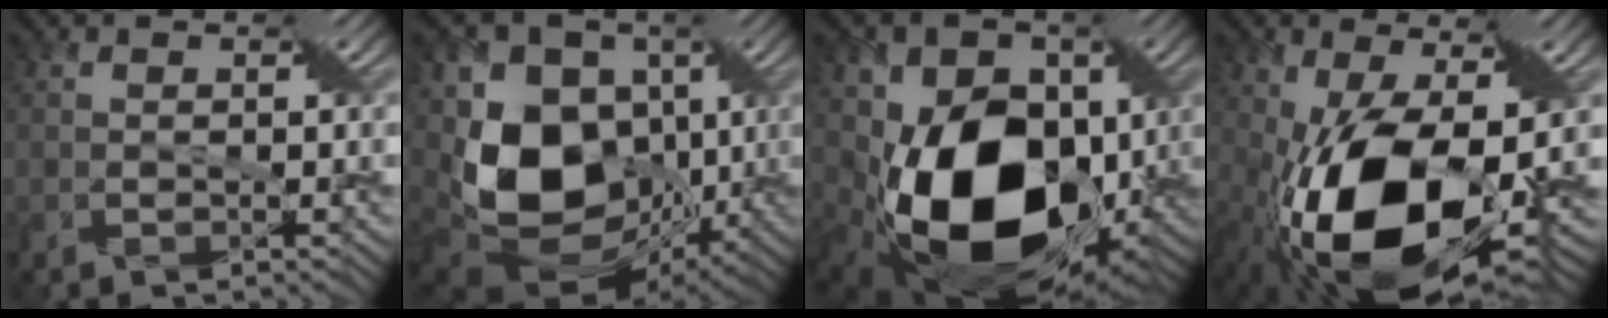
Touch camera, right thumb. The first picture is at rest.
{"total": 15.1, "force": [-0.9, 11.4, 9.8], "torque": [-0.215, -0.015, -0.013]}
{"total": 15.6, "force": [-1.8, 11.1, 10.7], "torque": [-0.212, -0.046, -0.019]}
{"total": 14.7, "force": [-2.9, 7.3, 12.4], "torque": [-0.244, -0.024, -0.047]}